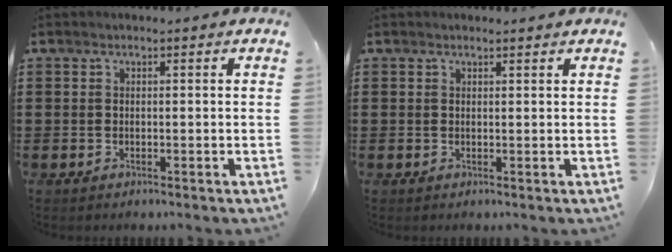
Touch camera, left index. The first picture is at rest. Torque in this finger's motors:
{"motor_torque": [-0.08, -0.54, -0.07, -0.02]}